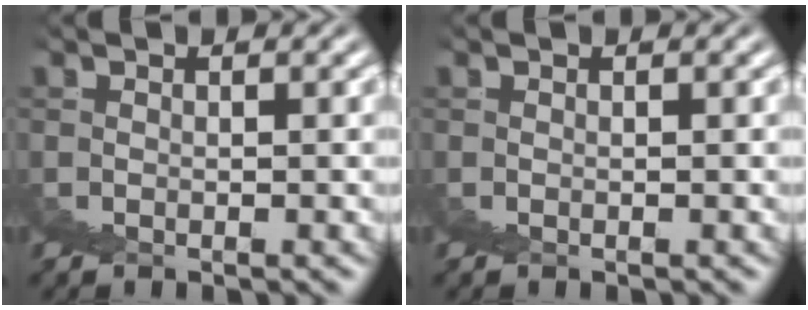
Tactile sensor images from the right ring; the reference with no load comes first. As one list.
[{"total": 0.0}]